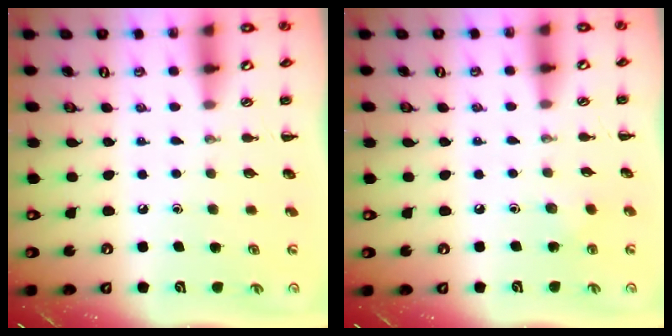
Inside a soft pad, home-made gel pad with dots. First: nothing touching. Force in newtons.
{"total": 3.8, "press": 3.6, "slide": 1.1}